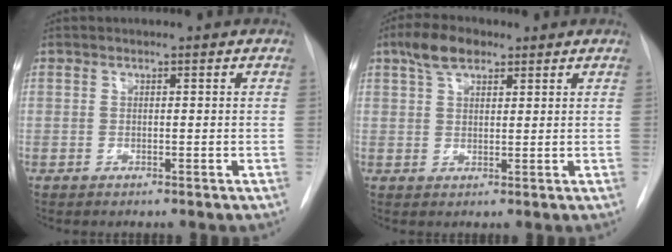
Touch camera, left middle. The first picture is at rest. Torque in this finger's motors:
{"motor_torque": [0.34, -0.22, -0.03, -0.01]}